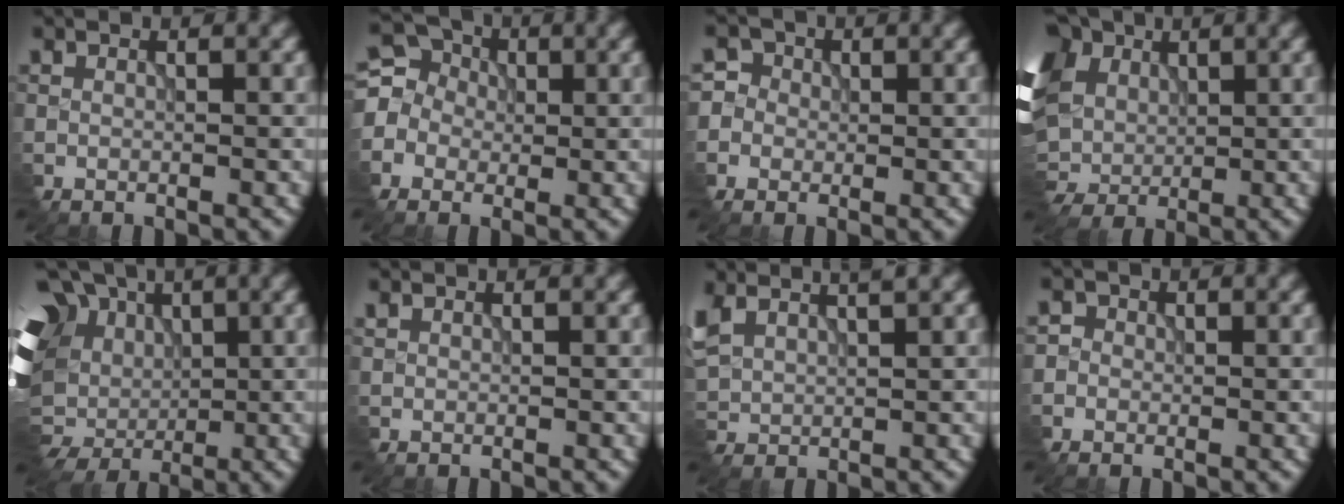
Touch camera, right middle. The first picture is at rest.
{"total": 4.3, "force": [-0.1, 4.1, 1.3], "torque": [-0.025, 0.017, -0.017]}
{"total": 3.2, "force": [0.1, 3.1, 0.6], "torque": [0.003, 0.010, -0.017]}
{"total": 14.3, "force": [2.9, 10.4, 9.4], "torque": [-0.230, 0.018, 0.028]}
{"total": 15.7, "force": [0.8, 12.7, 9.3], "torque": [-0.200, 0.006, 0.004]}
{"total": 1.2, "force": [1.1, 0.2, 0.1], "torque": [-0.007, 0.003, 0.026]}
{"total": 5.0, "force": [3.5, 1.9, 2.9], "torque": [-0.095, 0.019, 0.073]}
{"total": 1.3, "force": [-0.1, 1.2, 0.0], "torque": [0.001, -0.001, -0.002]}